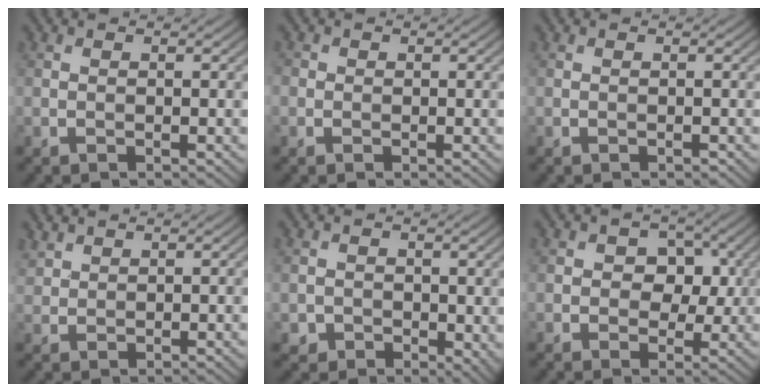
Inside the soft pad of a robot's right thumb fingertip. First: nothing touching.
{"total": 1.0, "force": [-0.1, 1.0, 0.2], "torque": [-0.001, -0.003, -0.005]}
{"total": 0.0}
{"total": 2.1, "force": [1.8, 0.9, 0.6], "torque": [-0.018, 0.005, 0.044]}
{"total": 3.3, "force": [-0.1, 3.0, 1.3], "torque": [-0.030, -0.019, 0.003]}
{"total": 5.1, "force": [0.9, 3.9, 3.1], "torque": [-0.044, -0.001, 0.002]}